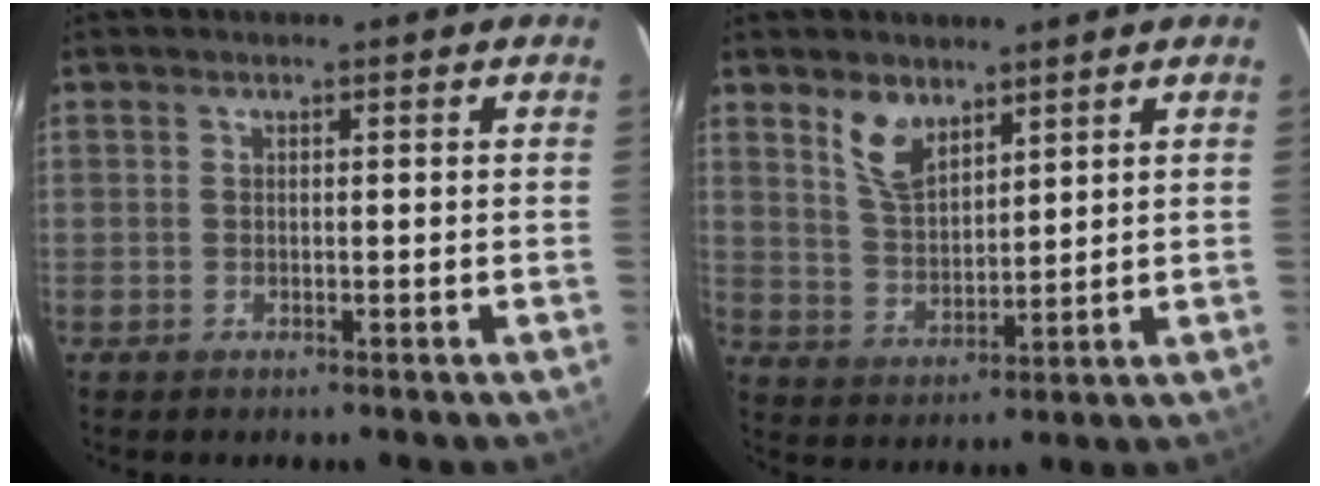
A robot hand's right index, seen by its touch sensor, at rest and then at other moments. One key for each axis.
{"total": 7.1, "fx": 4.7, "fy": 3.4, "fz": 4.0, "tx": -0.074, "ty": 0.004, "tz": 0.098}